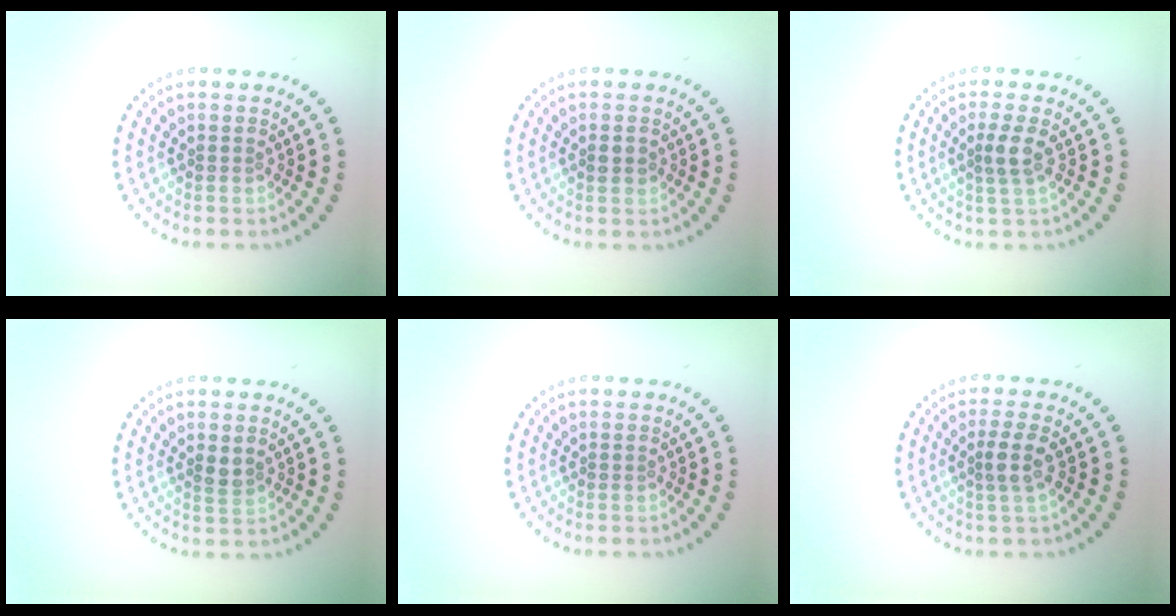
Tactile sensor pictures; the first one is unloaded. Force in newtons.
{"total": 1.2, "press": 1.2, "slide": 0.1}
{"total": 1.9, "press": 1.5, "slide": 1.1}
{"total": 1.2, "press": 1.2, "slide": 0.3}
{"total": 0.0}
{"total": 2.1, "press": 1.7, "slide": 1.3}